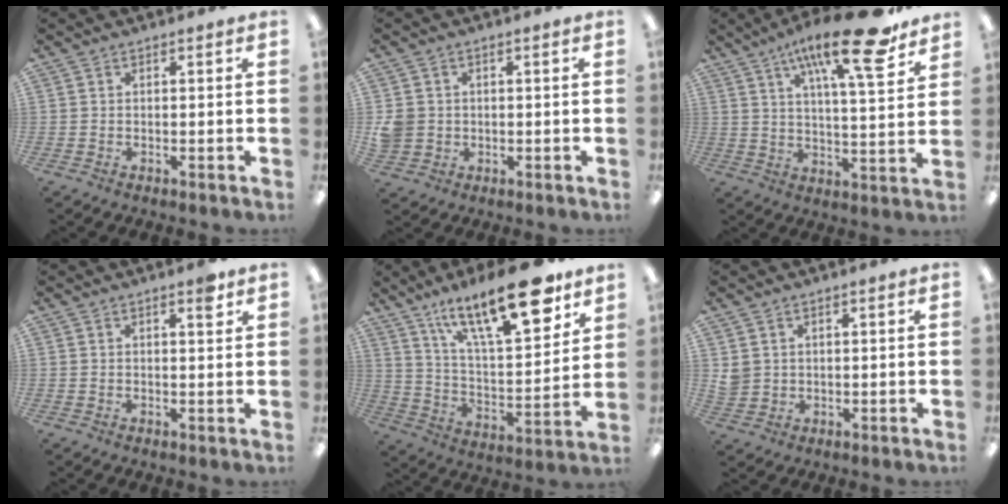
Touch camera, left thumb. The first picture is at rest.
{"total": 4.4, "force": [0.4, 4.2, 1.1], "torque": [-0.018, 0.009, 0.009]}
{"total": 19.4, "force": [12.2, 4.6, 14.4], "torque": [-0.225, -0.057, 0.187]}
{"total": 2.9, "force": [2.0, 0.7, 2.0], "torque": [-0.020, -0.009, 0.029]}
{"total": 24.2, "force": [15.1, 8.6, 16.8], "torque": [-0.251, -0.083, 0.246]}
{"total": 3.3, "force": [1.7, 2.9, 0.3], "torque": [-0.014, 0.000, 0.033]}